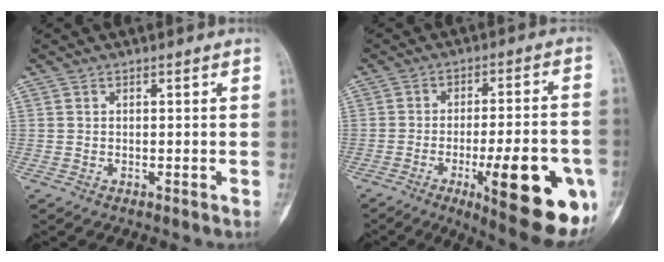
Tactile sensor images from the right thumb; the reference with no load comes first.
{"total": 21.6, "force": [-7.5, 5.8, 19.5], "torque": [-0.219, 0.005, -0.090]}